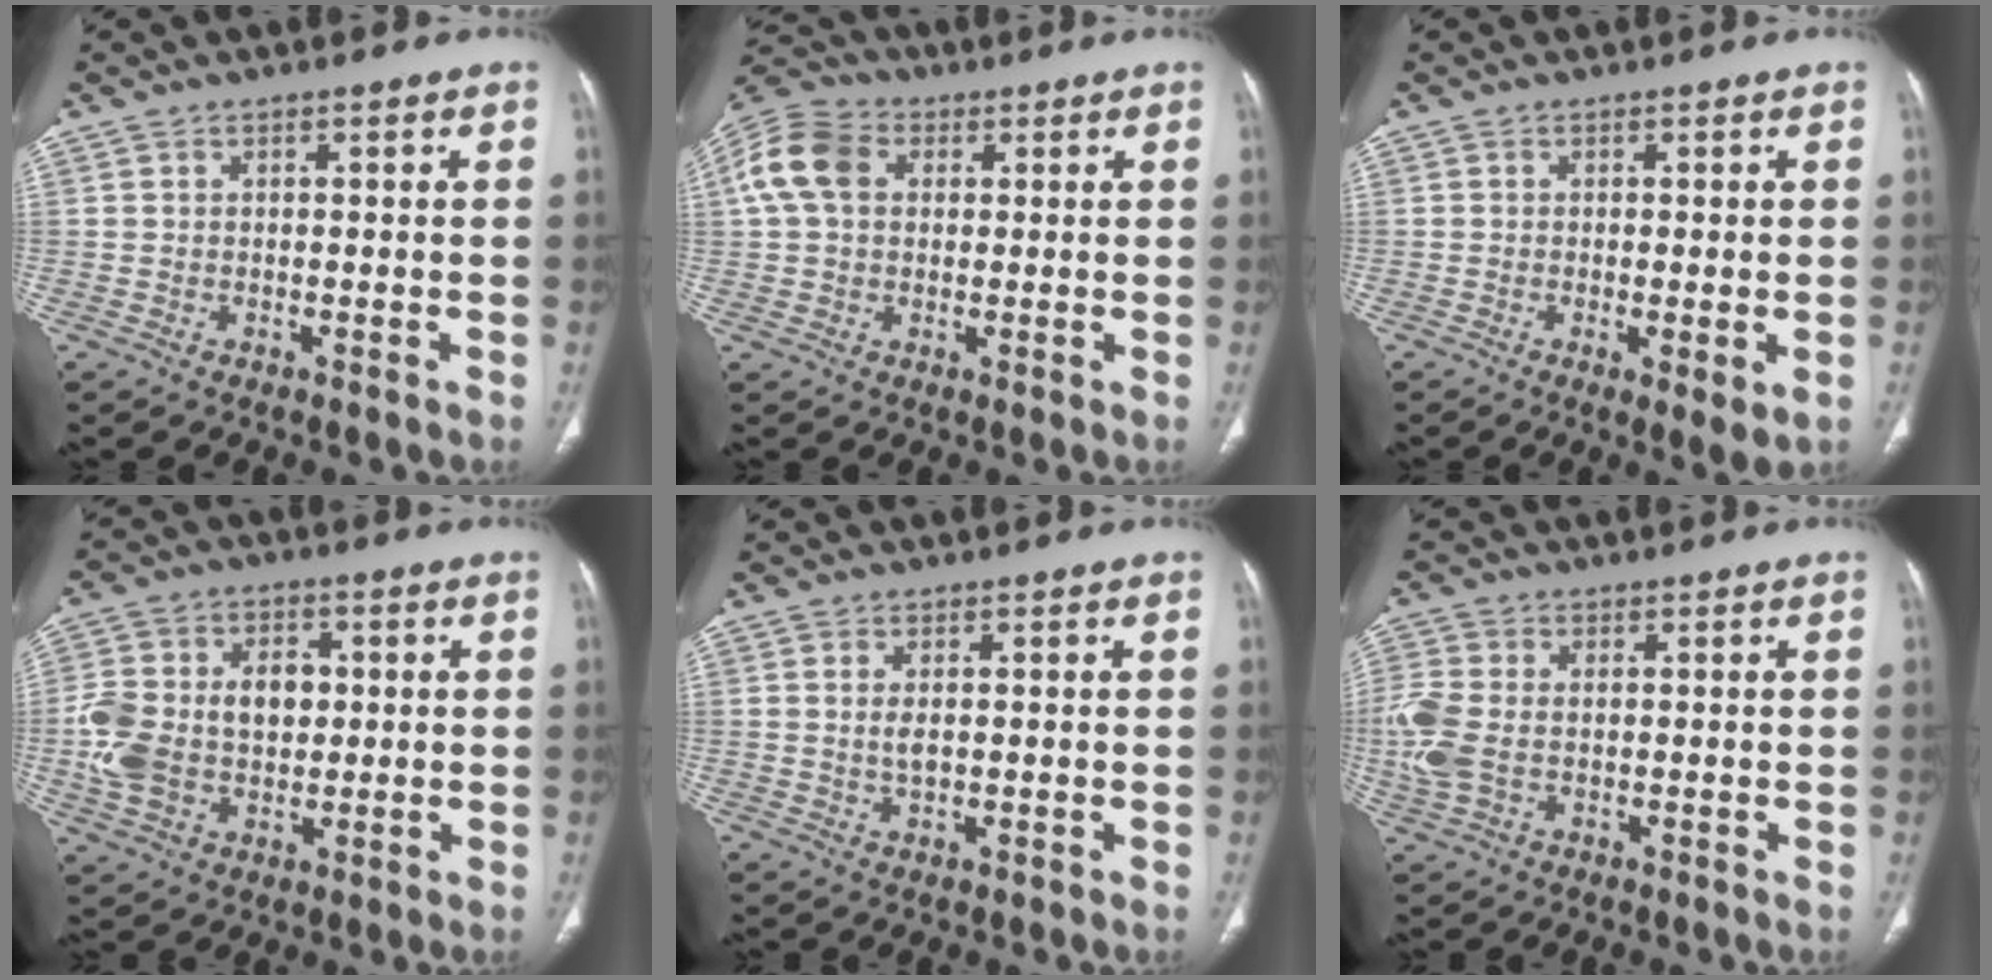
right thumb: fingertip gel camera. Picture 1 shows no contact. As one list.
[{"total": 10.4, "force": [2.3, 7.6, 6.6], "torque": [-0.134, 0.024, 0.037]}, {"total": 3.9, "force": [-0.8, 0.9, 3.7], "torque": [-0.066, -0.015, -0.014]}, {"total": 14.4, "force": [0.2, 10.1, 10.3], "torque": [-0.190, 0.019, 0.010]}, {"total": 2.3, "force": [0.3, 1.2, 2.0], "torque": [-0.045, -0.002, 0.007]}, {"total": 8.3, "force": [-0.4, 5.4, 6.3], "torque": [-0.178, 0.010, -0.007]}]